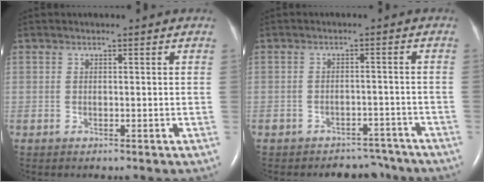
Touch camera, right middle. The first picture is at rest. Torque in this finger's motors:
{"motor_torque": [-0.08, -0.23, 0.03, 0.01]}